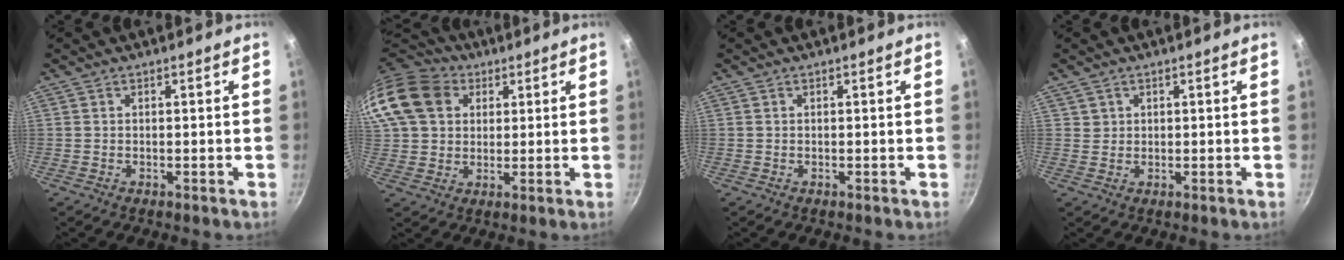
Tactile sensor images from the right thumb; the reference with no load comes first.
{"total": 18.9, "force": [7.0, 14.6, 9.6], "torque": [-0.206, 0.024, 0.122]}
{"total": 0.0}
{"total": 1.4, "force": [0.6, 1.2, 0.1], "torque": [0.014, 0.009, 0.010]}